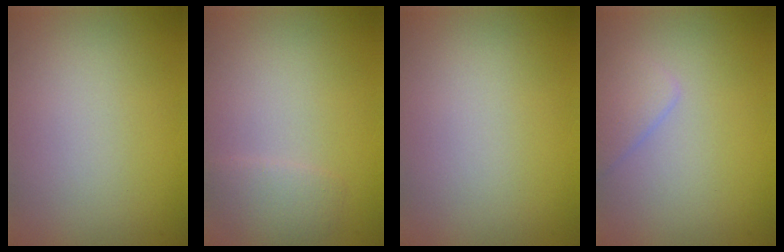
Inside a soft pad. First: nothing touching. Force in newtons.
{"total": 1.5, "press": 1.5, "slide": 0.0}
{"total": 0.0}
{"total": 1.6, "press": 1.6, "slide": 0.1}